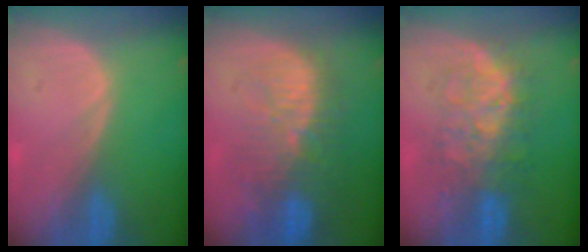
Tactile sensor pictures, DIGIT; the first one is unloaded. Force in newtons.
{"total": 11.3, "press": 9.9, "slide": 5.5}
{"total": 8.0, "press": 8.0, "slide": 0.6}